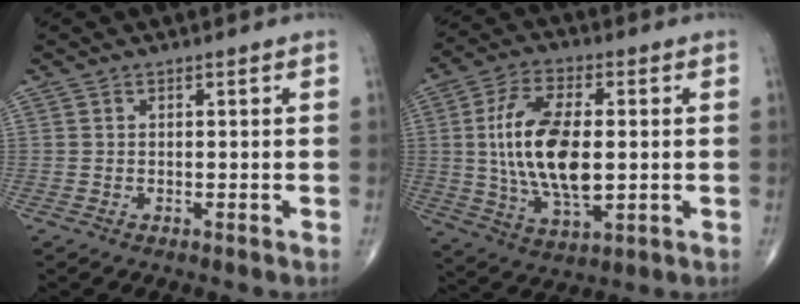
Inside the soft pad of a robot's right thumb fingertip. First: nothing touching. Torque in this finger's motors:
{"motor_torque": [0.42, 2.45, 1.69, 0.51, 0.57]}